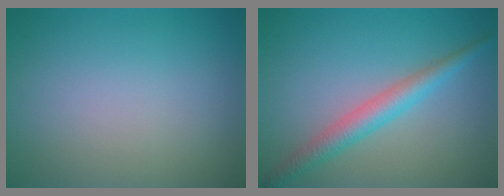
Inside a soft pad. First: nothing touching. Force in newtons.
{"total": 3.2, "press": 3.2, "slide": 0.0}